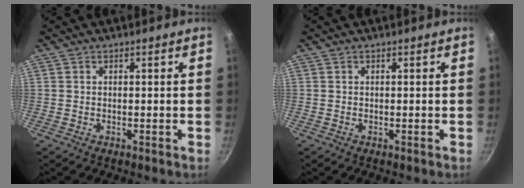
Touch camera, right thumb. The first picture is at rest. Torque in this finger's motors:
{"motor_torque": [-0.08, 0.08, 0.00, 0.00, 0.04]}